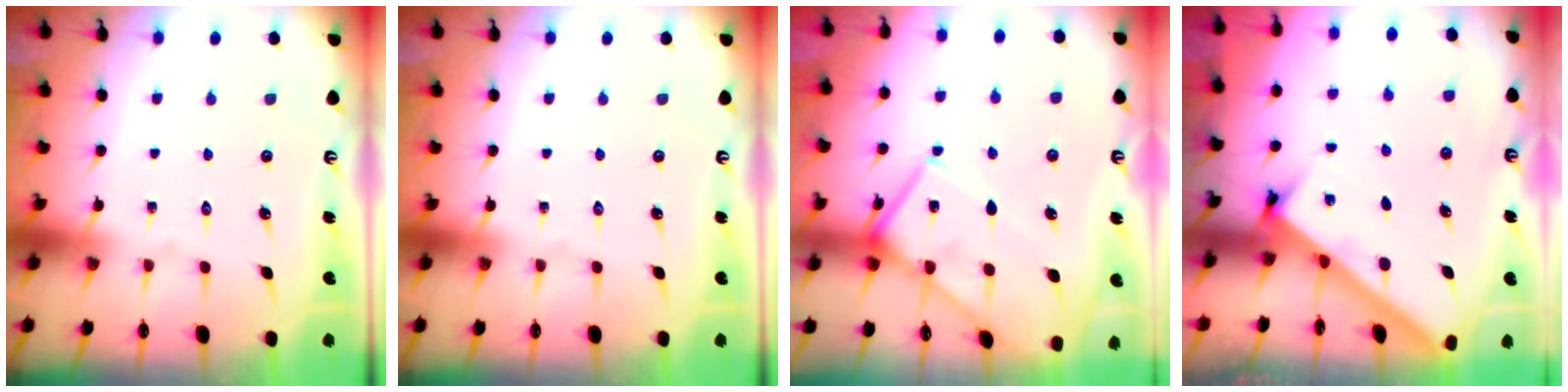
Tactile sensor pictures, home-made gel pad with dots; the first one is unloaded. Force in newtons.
{"total": 0.0}
{"total": 12.1, "press": 12.0, "slide": 1.5}
{"total": 2.5, "press": 2.5, "slide": 0.3}